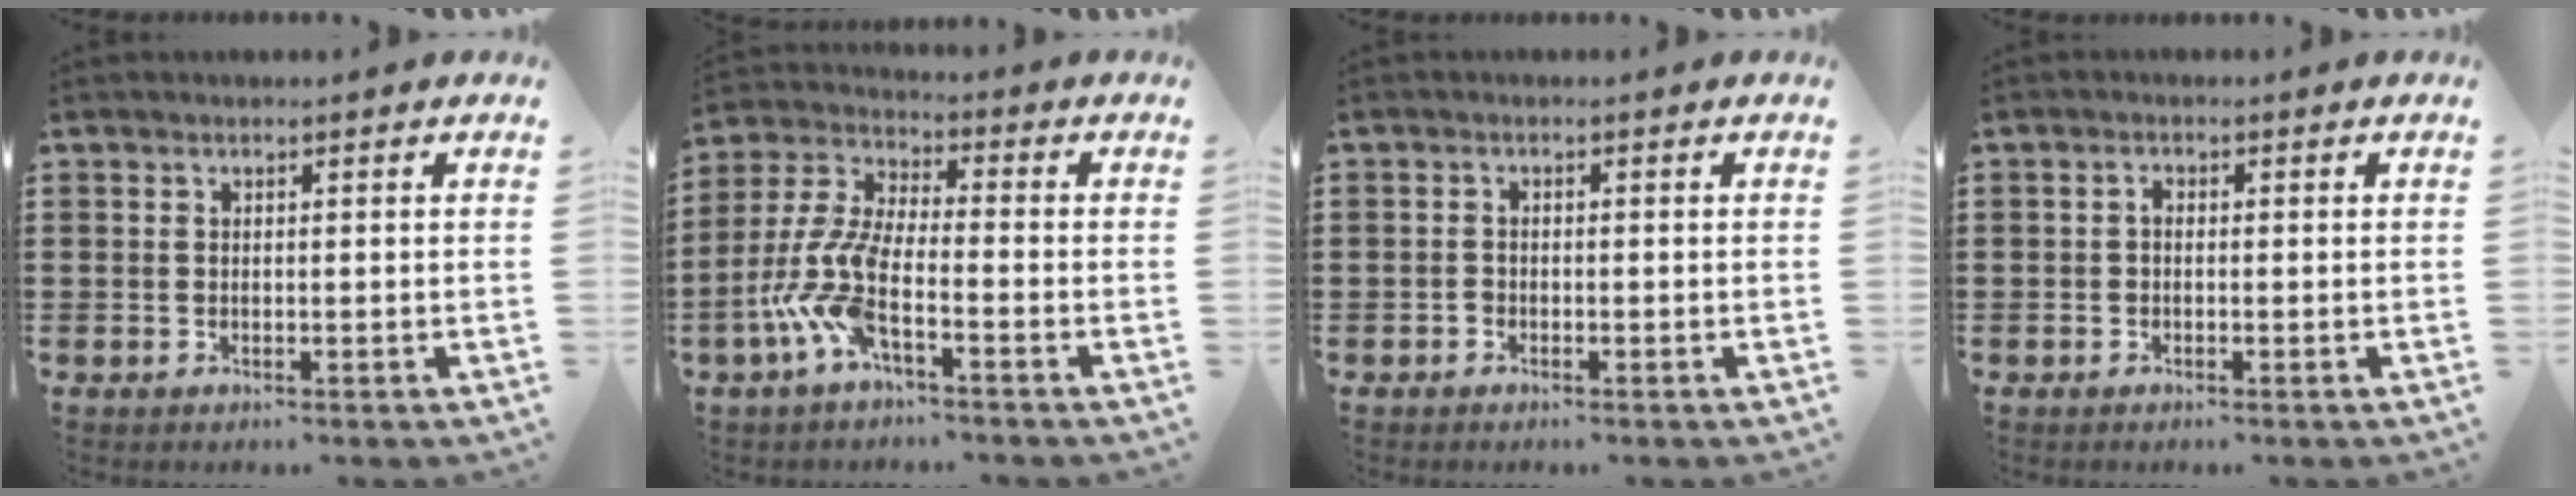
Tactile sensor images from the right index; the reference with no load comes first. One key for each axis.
{"total": 9.2, "fx": -4.6, "fy": 2.6, "fz": 7.5, "tx": -0.204, "ty": -0.020, "tz": -0.098}
{"total": 0.8, "fx": -0.6, "fy": 0.5, "fz": 0.2, "tx": -0.004, "ty": 0.001, "tz": -0.014}
{"total": 0.8, "fx": -0.4, "fy": 0.4, "fz": 0.6, "tx": -0.012, "ty": -0.001, "tz": -0.007}